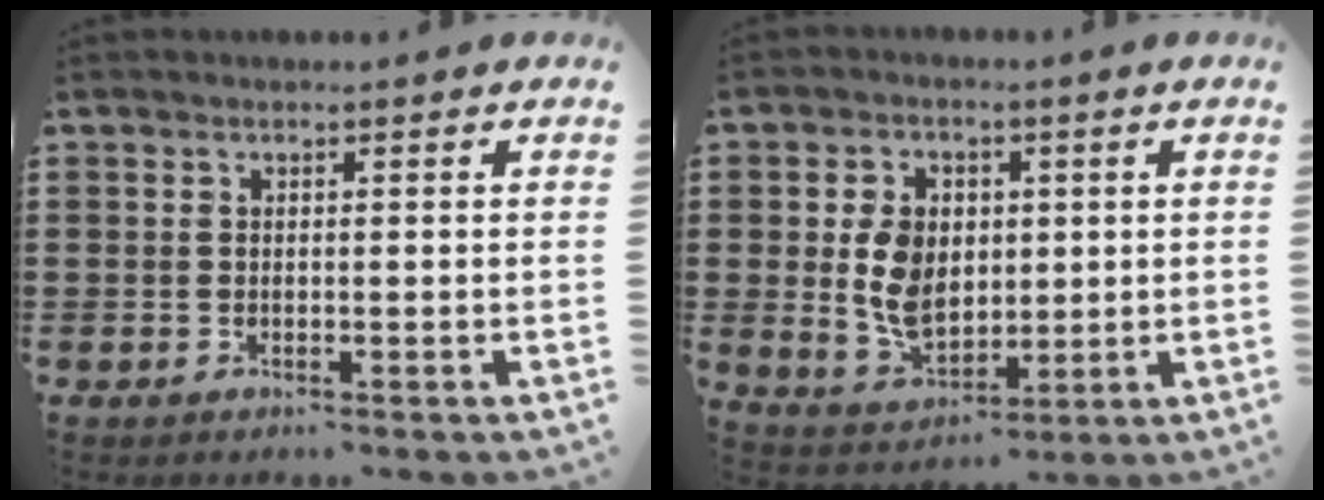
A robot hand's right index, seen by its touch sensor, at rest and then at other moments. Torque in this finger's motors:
{"motor_torque": [1.72, 0.42, 0.52, 0.21]}